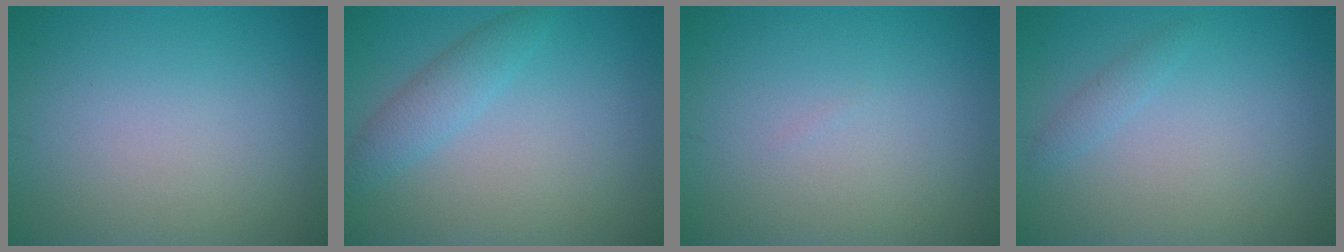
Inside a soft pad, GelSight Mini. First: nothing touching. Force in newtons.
{"total": 2.3, "press": 2.3, "slide": 0.2}
{"total": 0.0}
{"total": 1.0, "press": 1.0, "slide": 0.1}